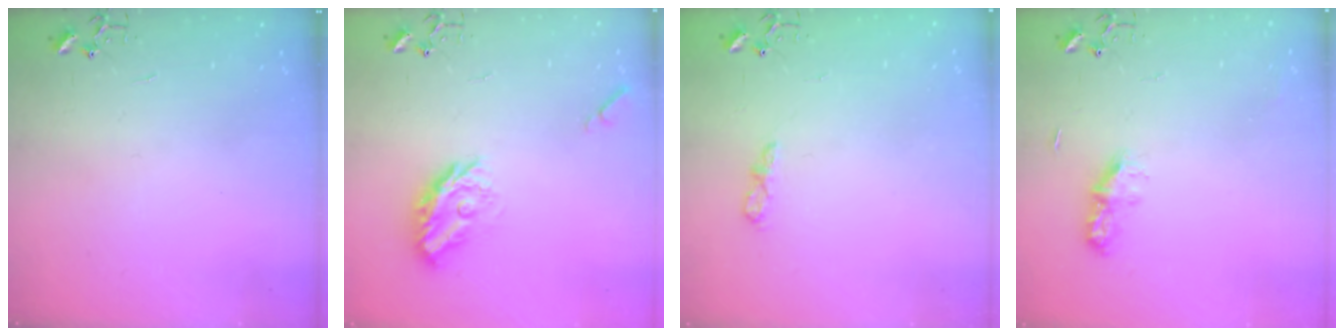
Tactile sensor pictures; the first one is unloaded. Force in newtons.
{"total": 11.7, "press": 11.7, "slide": 0.5}
{"total": 6.3, "press": 6.2, "slide": 0.6}
{"total": 7.2, "press": 7.1, "slide": 0.6}